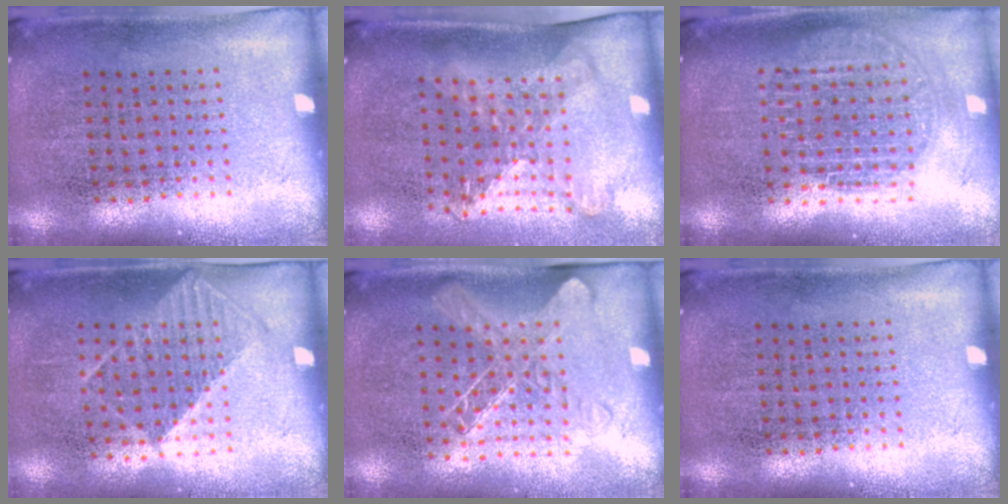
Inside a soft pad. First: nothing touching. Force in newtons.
{"total": 1.7, "press": 1.3, "slide": 1.1}
{"total": 1.8, "press": 1.6, "slide": 0.9}
{"total": 1.0, "press": 0.9, "slide": 0.5}
{"total": 1.4, "press": 1.2, "slide": 0.6}
{"total": 0.0}